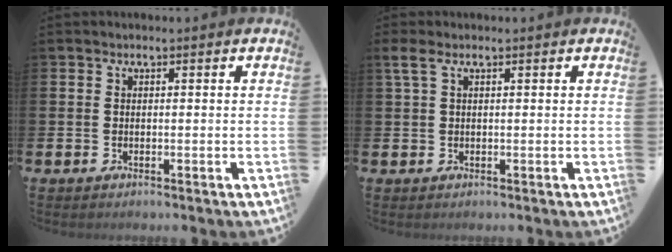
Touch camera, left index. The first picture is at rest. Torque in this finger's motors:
{"motor_torque": [0.48, -0.42, 0.27, 0.12]}